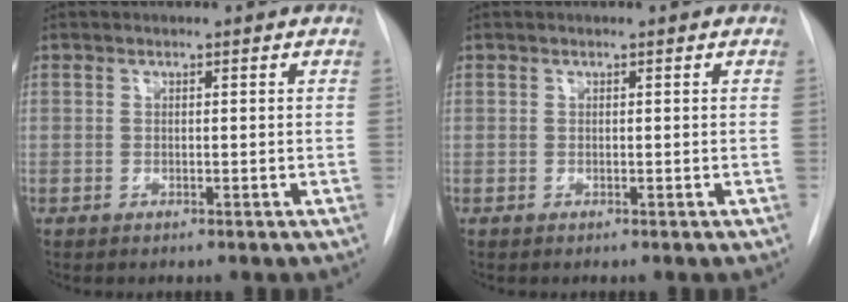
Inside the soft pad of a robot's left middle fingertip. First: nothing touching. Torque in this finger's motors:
{"motor_torque": [-0.56, -0.30, 0.04, 0.01]}